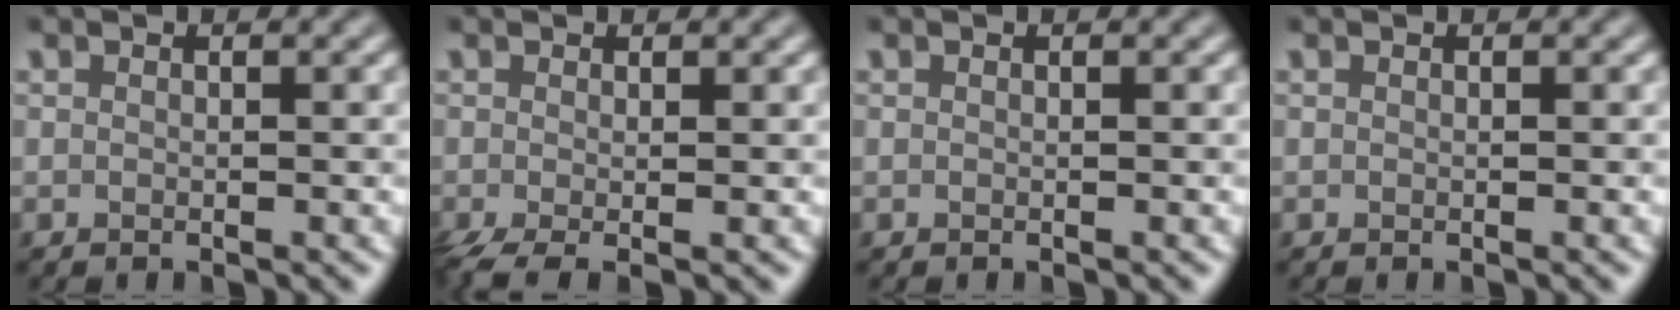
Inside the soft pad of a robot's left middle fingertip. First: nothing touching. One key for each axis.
{"total": 2.5, "fx": -0.8, "fy": 0.7, "fz": 2.2, "tx": -0.047, "ty": -0.011, "tz": -0.017}
{"total": 0.0}
{"total": 0.0}